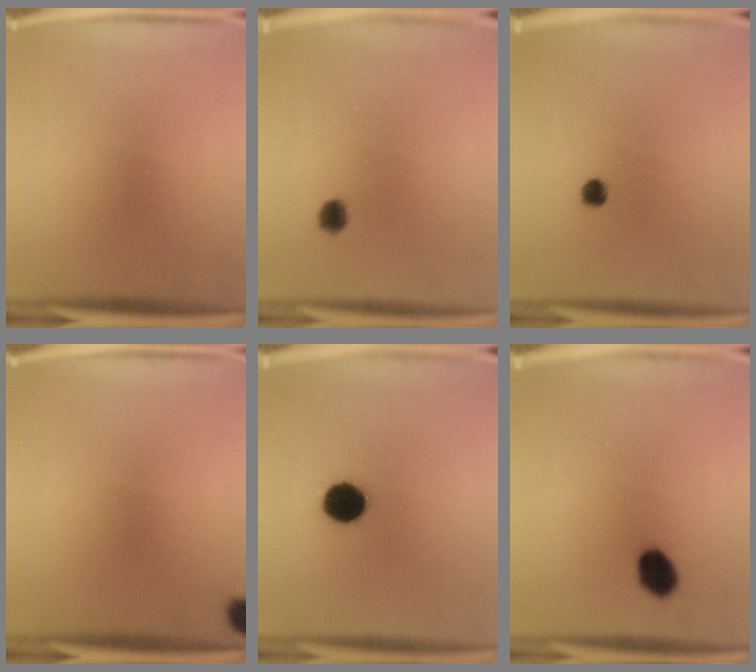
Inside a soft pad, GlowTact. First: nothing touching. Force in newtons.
{"total": 2.4}
{"total": 2.0}
{"total": 2.5}
{"total": 9.9}
{"total": 5.9}